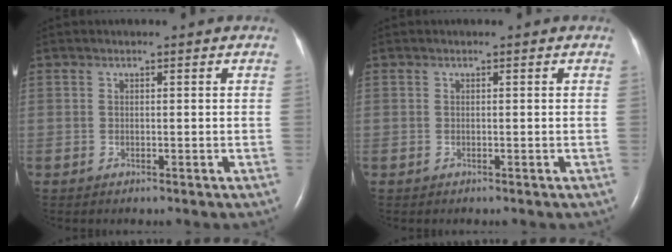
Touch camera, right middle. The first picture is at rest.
{"total": 0.0}